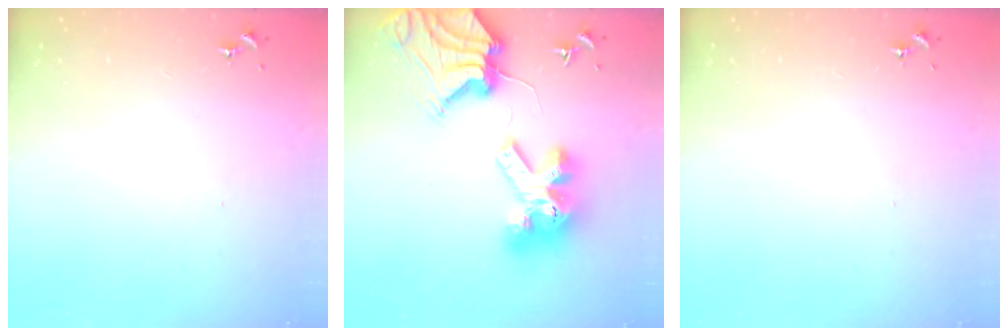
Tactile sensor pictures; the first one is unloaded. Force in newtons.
{"total": 17.7, "press": 17.6, "slide": 2.3}
{"total": 0.0}